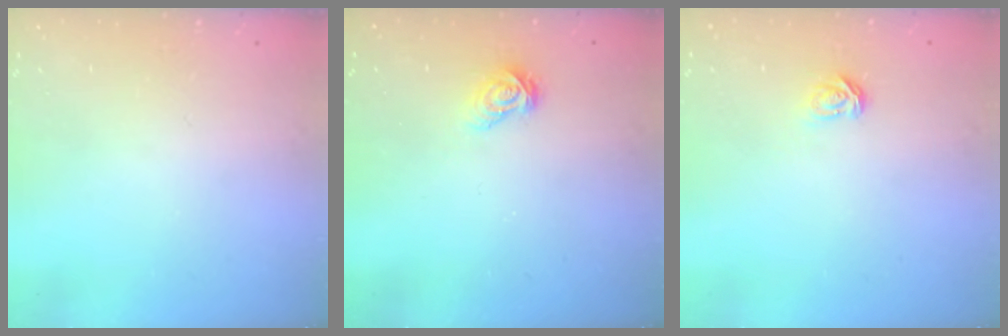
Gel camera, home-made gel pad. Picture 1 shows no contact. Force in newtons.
{"total": 5.5, "press": 5.5, "slide": 0.0}
{"total": 3.5, "press": 3.5, "slide": 0.5}